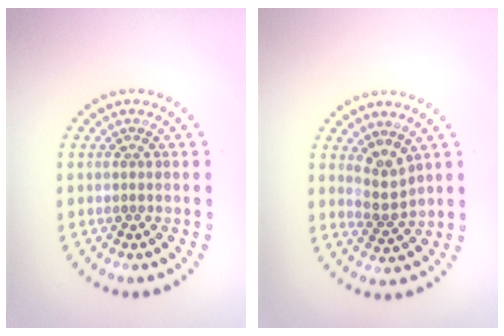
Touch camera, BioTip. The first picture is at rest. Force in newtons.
{"total": 2.4, "press": 1.7, "slide": 1.7}